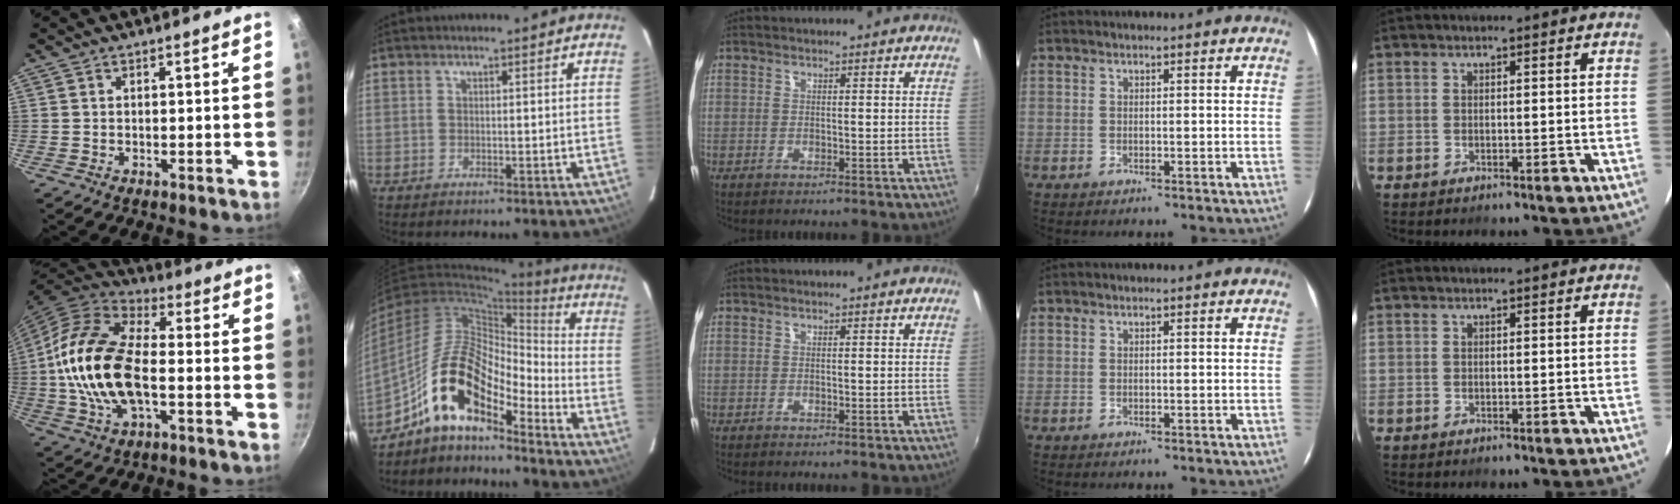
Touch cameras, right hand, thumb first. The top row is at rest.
{"thumb": {"total": 19.7, "force": [-1.7, 10.5, 16.5], "torque": [-0.310, 0.030, -0.044]}, "index": {"total": 14.9, "force": [-10.4, 5.0, 9.4], "torque": [-0.174, 0.019, -0.207]}}